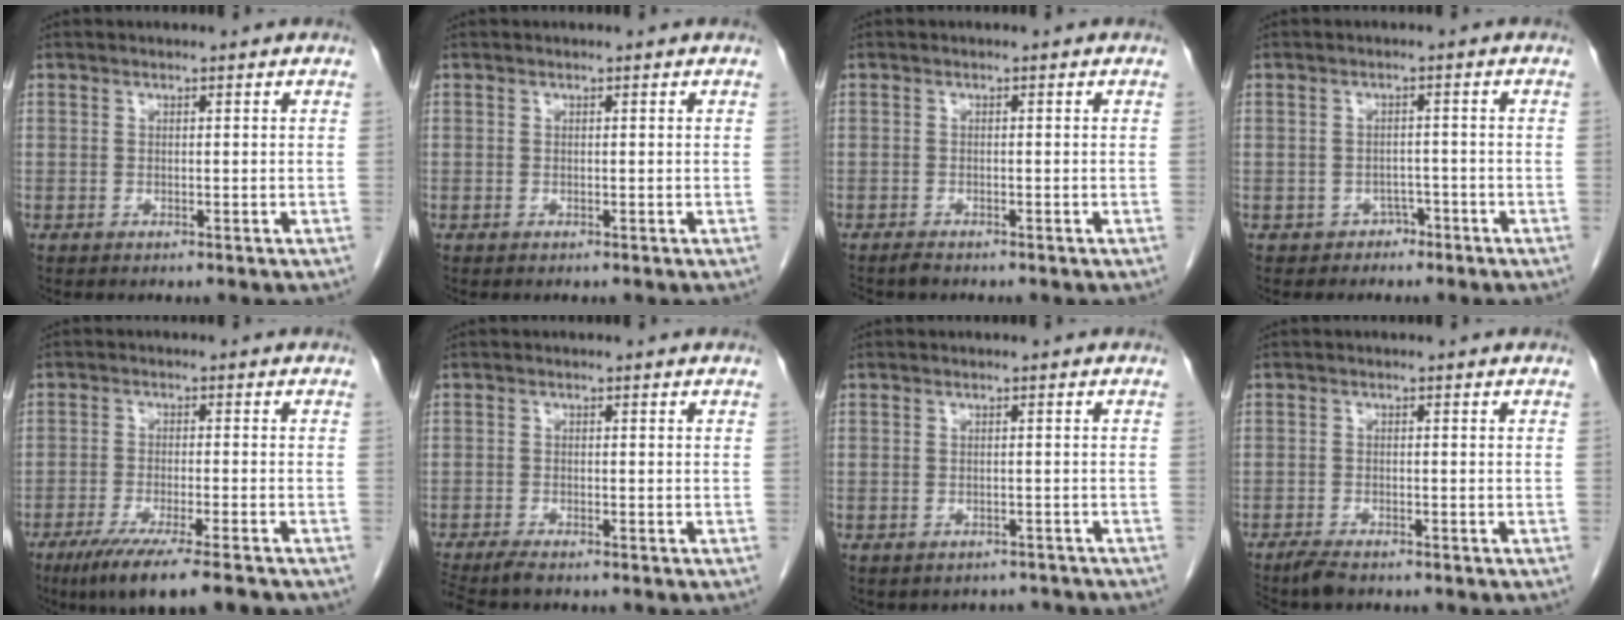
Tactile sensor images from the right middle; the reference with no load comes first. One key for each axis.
{"total": 0.0}
{"total": 1.1, "fx": -1.1, "fy": 0.2, "fz": 0.3, "tx": -0.012, "ty": -0.003, "tz": -0.018}
{"total": 2.2, "fx": -1.5, "fy": 1.7, "fz": -0.1, "tx": -0.002, "ty": 0.009, "tz": -0.022}
{"total": 11.2, "fx": -8.5, "fy": 0.6, "fz": 7.3, "tx": -0.110, "ty": -0.027, "tz": -0.133}
{"total": 3.9, "fx": -3.3, "fy": 0.4, "fz": 2.0, "tx": -0.035, "ty": -0.010, "tz": -0.056}
{"total": 4.4, "fx": -3.7, "fy": 2.3, "fz": 0.2, "tx": 0.005, "ty": 0.015, "tz": -0.042}
{"total": 2.9, "fx": -2.5, "fy": 0.7, "fz": 1.4, "tx": -0.029, "ty": -0.006, "tz": -0.042}